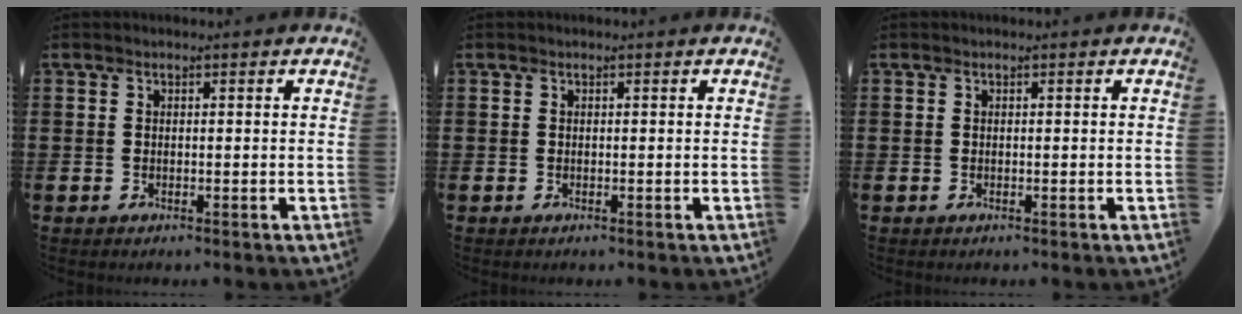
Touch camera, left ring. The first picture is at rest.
{"total": 0.0}
{"total": 0.0}